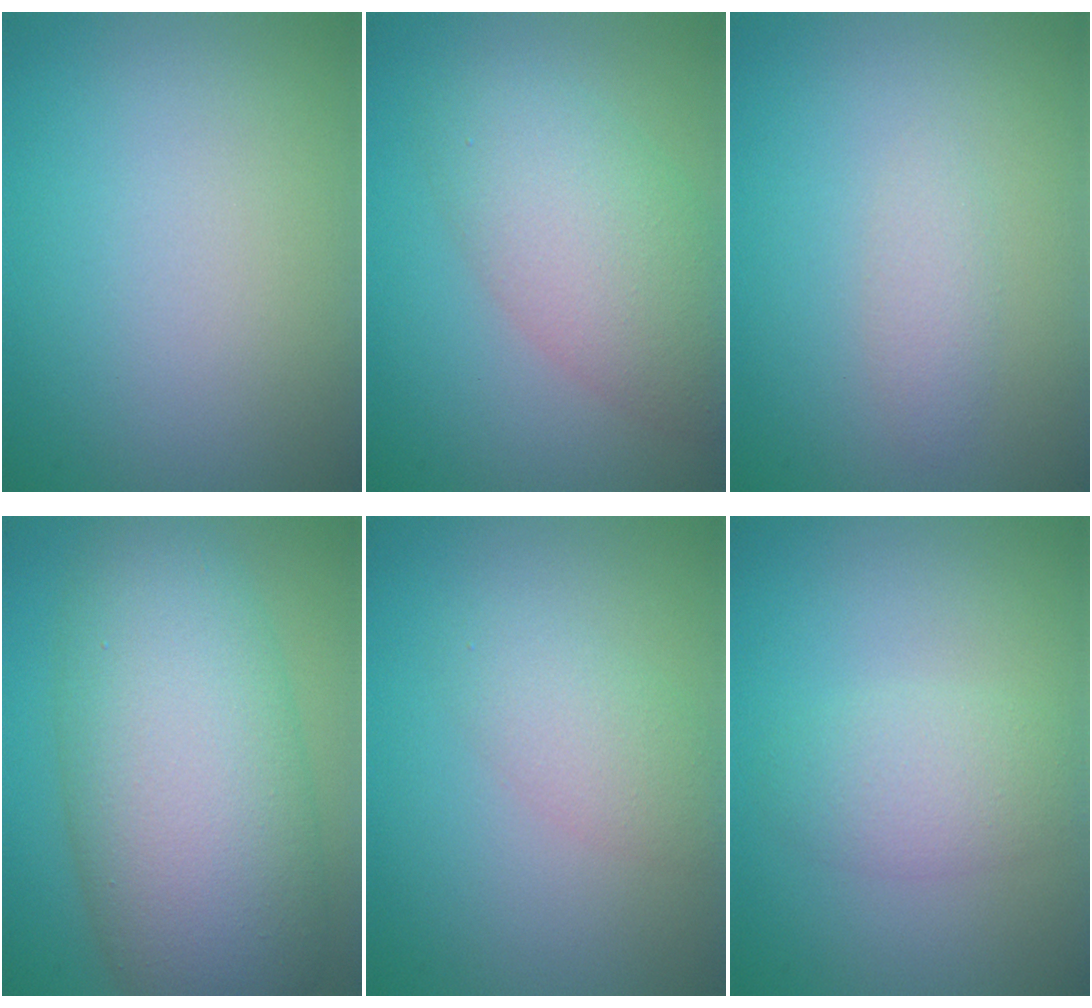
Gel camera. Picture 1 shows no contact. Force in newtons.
{"total": 6.4, "press": 6.4, "slide": 0.4}
{"total": 1.3, "press": 1.3, "slide": 0.0}
{"total": 12.3, "press": 12.3, "slide": 0.5}
{"total": 2.7, "press": 2.7, "slide": 0.1}
{"total": 2.8, "press": 2.8, "slide": 0.1}